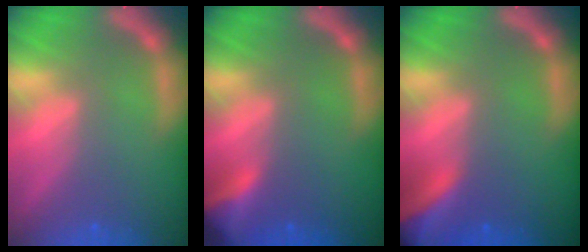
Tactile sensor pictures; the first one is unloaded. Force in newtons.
{"total": 4.9}
{"total": 10.0}